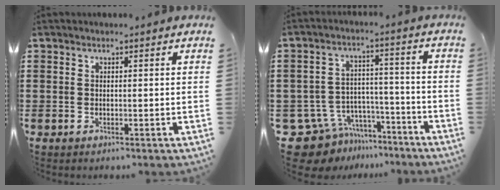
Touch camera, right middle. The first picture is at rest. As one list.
[{"total": 9.0, "force": [-7.9, 4.2, 1.2], "torque": [-0.047, 0.025, -0.155]}]